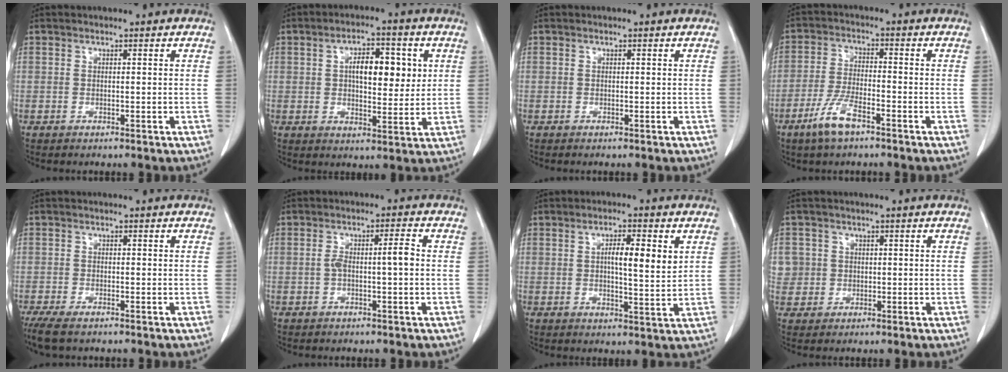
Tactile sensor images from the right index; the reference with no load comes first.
{"total": 8.4, "force": [2.0, 3.5, 7.4], "torque": [-0.115, 0.012, 0.030]}
{"total": 0.0}
{"total": 6.5, "force": [-4.2, 1.5, 4.8], "torque": [-0.104, -0.006, -0.080]}
{"total": 5.4, "force": [-4.1, 1.5, 3.2], "torque": [-0.059, -0.015, -0.067]}
{"total": 4.0, "force": [-0.3, 0.5, 4.0], "torque": [-0.076, 0.014, -0.002]}
{"total": 6.2, "force": [1.8, 1.1, 5.8], "torque": [-0.094, 0.000, 0.026]}
{"total": 4.4, "force": [0.7, 4.3, 0.1], "torque": [0.006, 0.010, 0.016]}